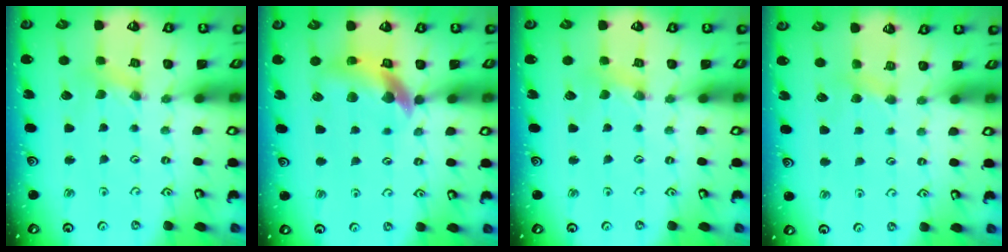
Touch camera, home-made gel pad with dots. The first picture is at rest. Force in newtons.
{"total": 11.4, "press": 11.2, "slide": 1.7}
{"total": 1.4, "press": 1.3, "slide": 0.2}
{"total": 2.9, "press": 2.9, "slide": 0.5}